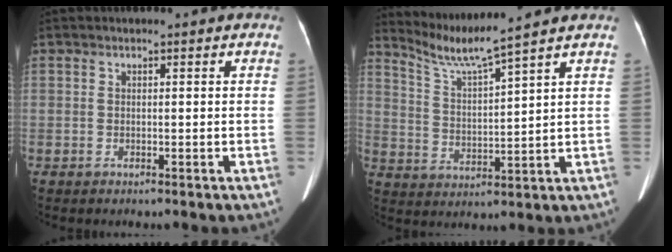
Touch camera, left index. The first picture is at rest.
{"total": 7.0, "force": [6.2, -2.4, 2.2], "torque": [-0.055, -0.015, 0.125]}